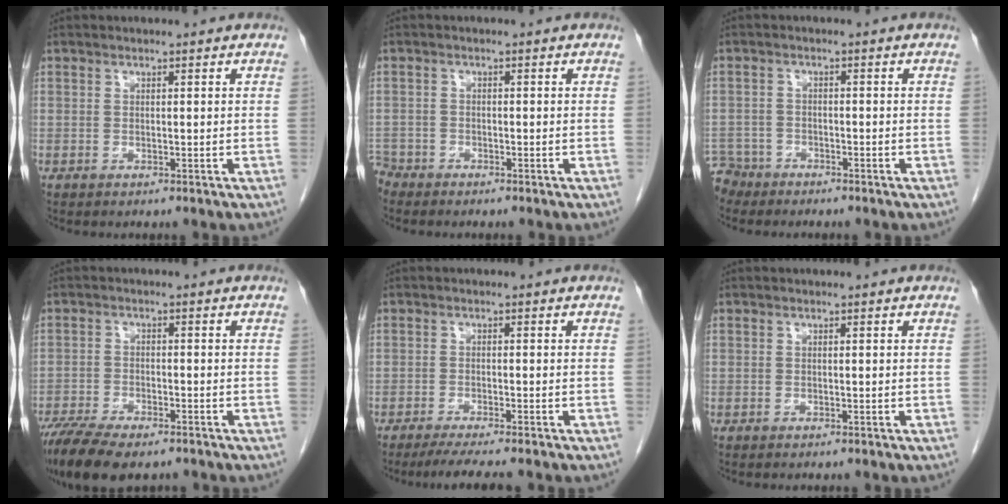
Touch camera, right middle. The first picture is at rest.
{"total": 2.7, "force": [-2.6, 1.0, -0.1], "torque": [0.002, -0.004, -0.051]}
{"total": 4.3, "force": [-3.8, 1.8, -0.8], "torque": [0.018, -0.004, -0.076]}
{"total": 11.8, "force": [-9.2, 3.9, 6.3], "torque": [-0.109, -0.011, -0.146]}
{"total": 5.4, "force": [-4.5, -0.3, 2.9], "torque": [-0.042, -0.014, -0.072]}
{"total": 0.0}